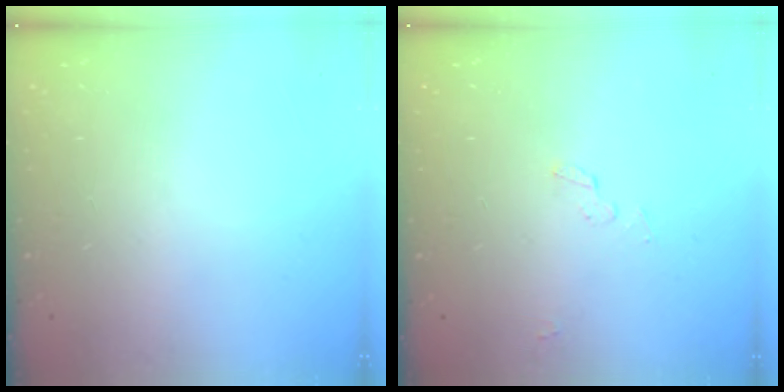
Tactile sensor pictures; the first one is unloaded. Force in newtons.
{"total": 3.3, "press": 3.1, "slide": 1.2}